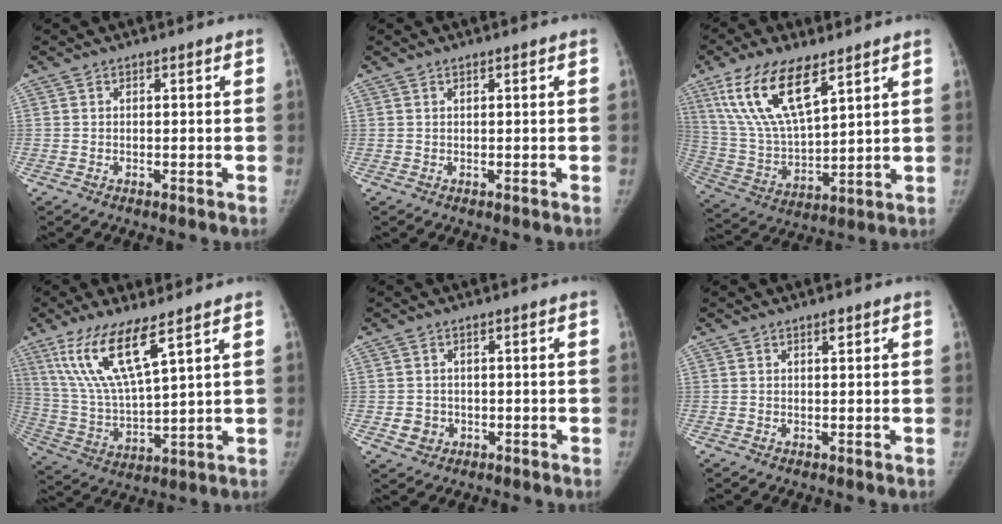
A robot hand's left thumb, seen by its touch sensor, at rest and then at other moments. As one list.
[{"total": 0.0}, {"total": 16.9, "force": [9.5, 6.5, 12.4], "torque": [-0.231, -0.033, 0.190]}, {"total": 14.1, "force": [8.2, 3.1, 11.0], "torque": [-0.225, -0.038, 0.173]}, {"total": 2.9, "force": [-0.7, 2.7, 0.9], "torque": [-0.004, 0.004, -0.004]}, {"total": 1.1, "force": [0.7, 0.4, 0.8], "torque": [-0.010, -0.002, 0.010]}]